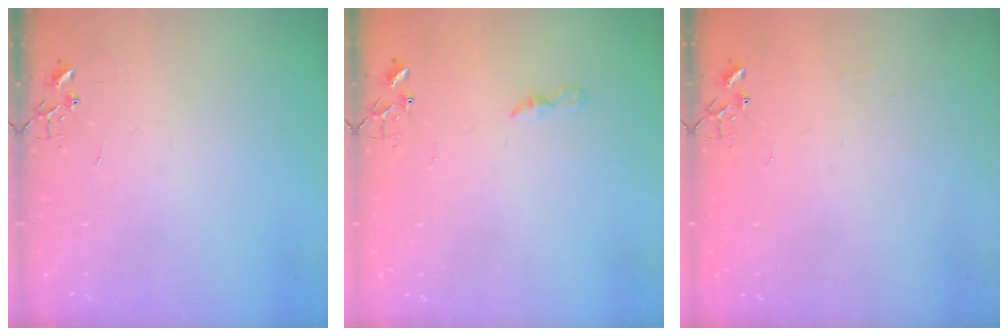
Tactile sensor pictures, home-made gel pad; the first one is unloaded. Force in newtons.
{"total": 3.7, "press": 3.7, "slide": 0.4}
{"total": 3.9, "press": 3.8, "slide": 0.6}